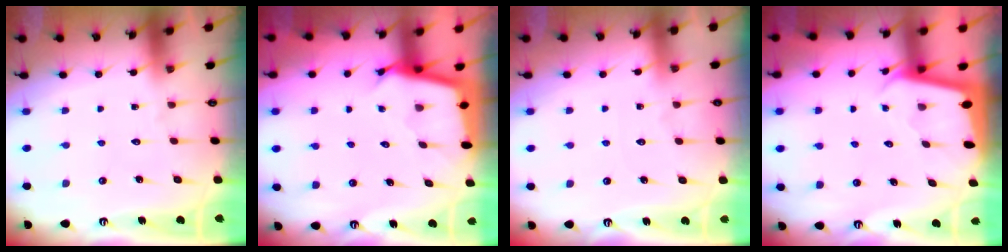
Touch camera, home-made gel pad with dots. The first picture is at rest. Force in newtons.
{"total": 2.7, "press": 2.7, "slide": 0.1}
{"total": 2.8, "press": 2.8, "slide": 0.3}
{"total": 1.9, "press": 1.9, "slide": 0.1}